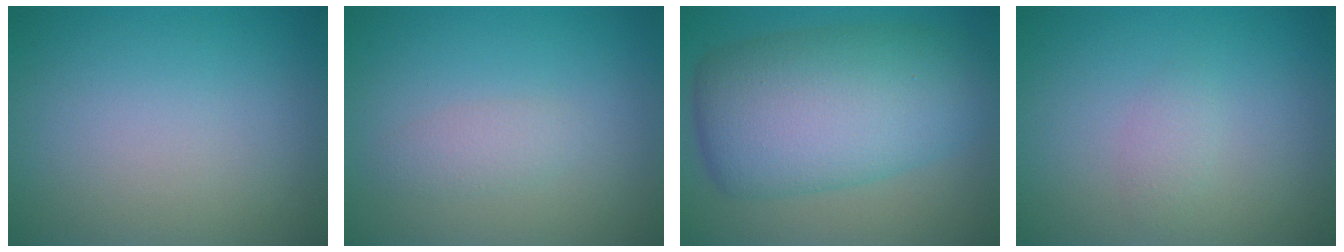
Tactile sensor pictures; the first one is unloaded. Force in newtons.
{"total": 1.4, "press": 1.4, "slide": 0.1}
{"total": 10.6, "press": 10.6, "slide": 0.3}
{"total": 1.0, "press": 1.0, "slide": 0.1}